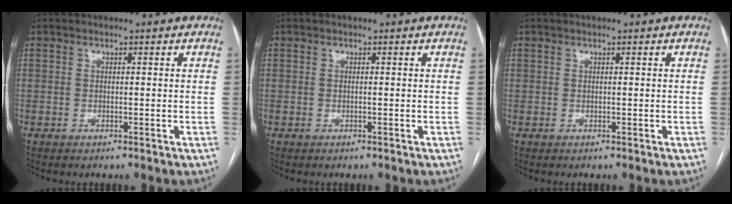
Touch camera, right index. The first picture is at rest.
{"total": 0.0}
{"total": 0.0}